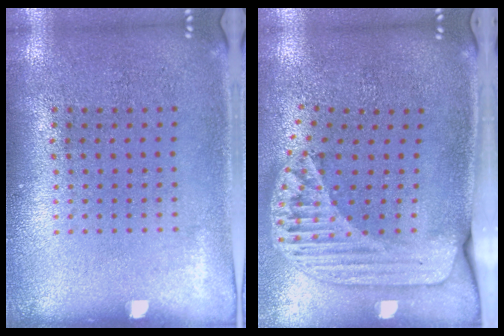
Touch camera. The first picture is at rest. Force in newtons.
{"total": 1.8, "press": 1.5, "slide": 1.0}